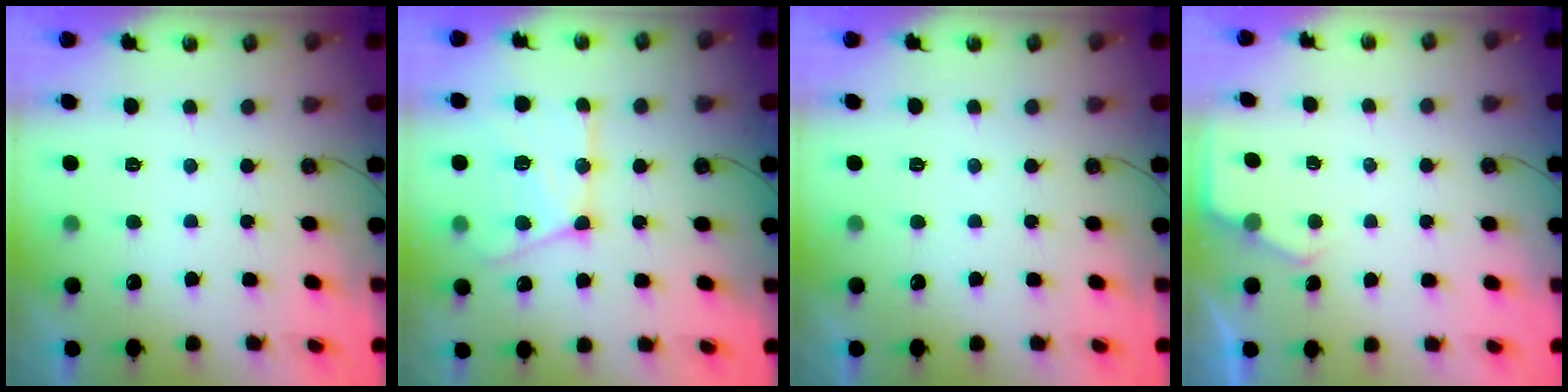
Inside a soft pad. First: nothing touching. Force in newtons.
{"total": 18.1, "press": 18.0, "slide": 1.7}
{"total": 0.0}
{"total": 2.6, "press": 2.6, "slide": 0.4}